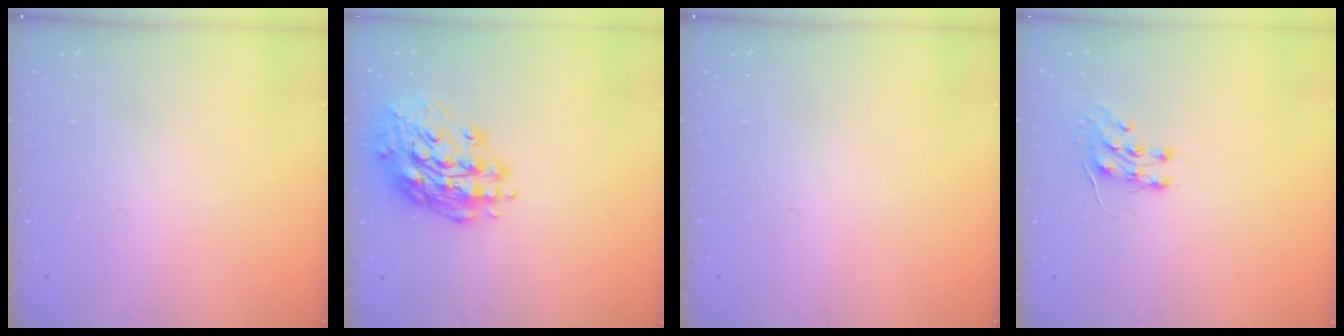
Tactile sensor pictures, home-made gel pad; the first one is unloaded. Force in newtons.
{"total": 16.6, "press": 16.6, "slide": 1.6}
{"total": 0.0}
{"total": 7.4, "press": 7.4, "slide": 0.7}